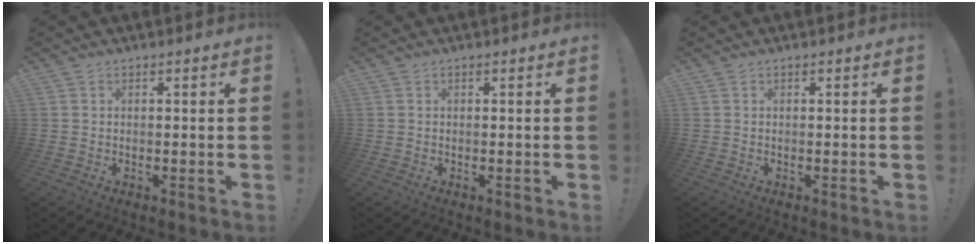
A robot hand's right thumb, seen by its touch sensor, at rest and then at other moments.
{"total": 0.0}
{"total": 0.0}